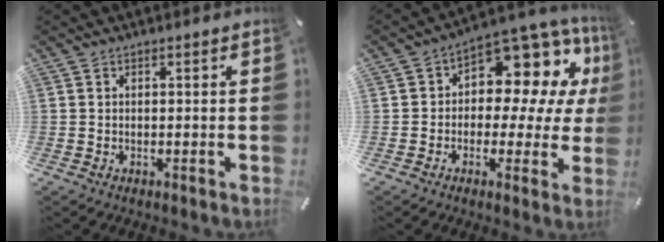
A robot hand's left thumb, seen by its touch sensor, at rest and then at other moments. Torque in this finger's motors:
{"motor_torque": [1.80, 1.77, 1.46, -0.38, 0.09]}